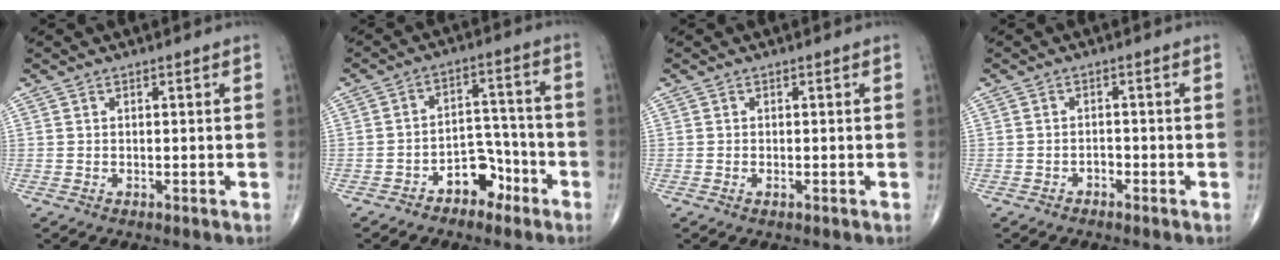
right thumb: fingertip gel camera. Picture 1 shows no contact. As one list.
[{"total": 7.1, "force": [-4.4, 4.5, 3.3], "torque": [-0.015, 0.053, -0.071]}, {"total": 0.5, "force": [-0.2, 0.2, 0.4], "torque": [-0.009, -0.001, -0.004]}, {"total": 1.3, "force": [-1.0, 0.7, 0.4], "torque": [-0.002, 0.005, -0.020]}]